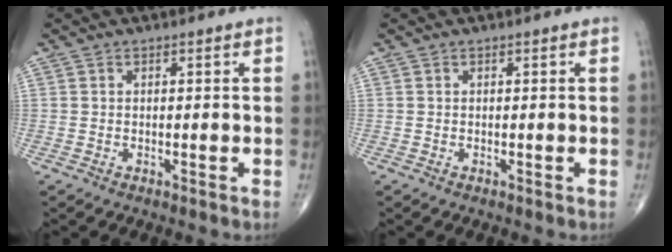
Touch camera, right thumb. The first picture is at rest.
{"total": 0.0}